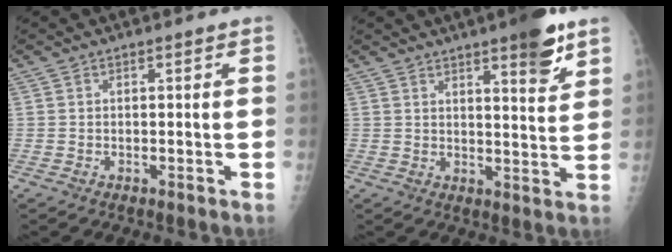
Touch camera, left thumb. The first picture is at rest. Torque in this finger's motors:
{"motor_torque": [2.12, 0.46, 0.62, -0.67, 0.25]}